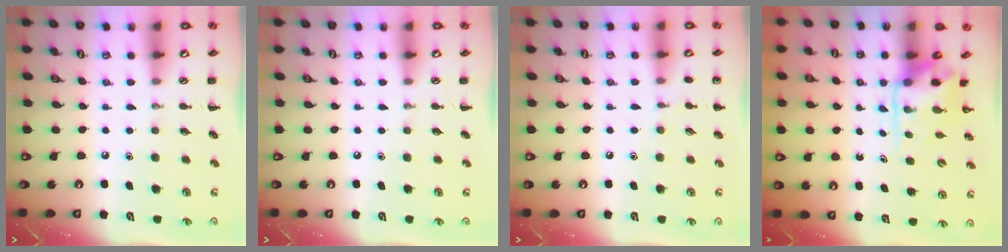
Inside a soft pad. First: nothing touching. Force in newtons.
{"total": 0.0}
{"total": 4.8, "press": 4.6, "slide": 1.4}
{"total": 3.6, "press": 3.5, "slide": 0.8}